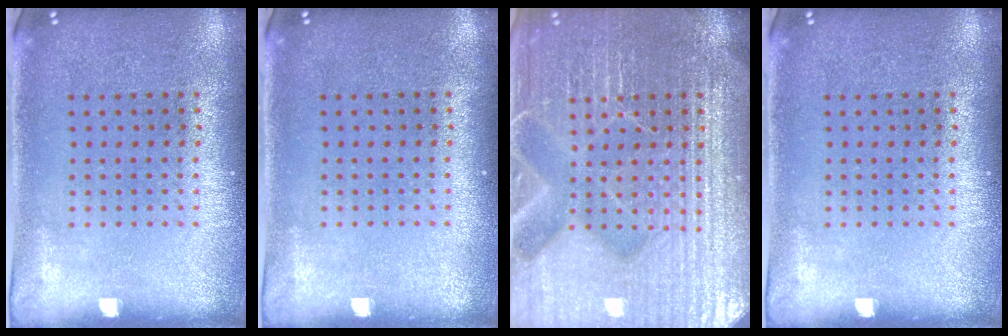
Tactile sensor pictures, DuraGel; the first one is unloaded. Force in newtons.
{"total": 0.0}
{"total": 7.4, "press": 7.3, "slide": 0.9}
{"total": 0.0}